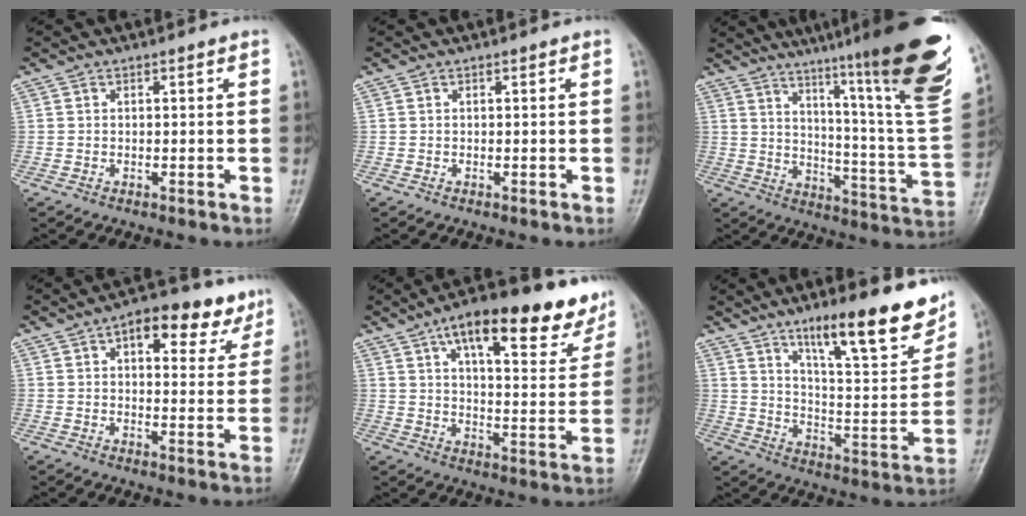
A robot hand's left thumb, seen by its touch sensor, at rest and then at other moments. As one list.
[{"total": 0.0}, {"total": 28.7, "force": [19.2, 2.0, 21.2], "torque": [-0.275, -0.110, 0.271]}, {"total": 11.9, "force": [6.3, 5.9, 8.1], "torque": [-0.068, -0.011, 0.081]}, {"total": 21.2, "force": [13.3, 7.2, 14.9], "torque": [-0.176, -0.035, 0.189]}, {"total": 19.5, "force": [12.9, 4.4, 14.0], "torque": [-0.169, -0.070, 0.204]}]